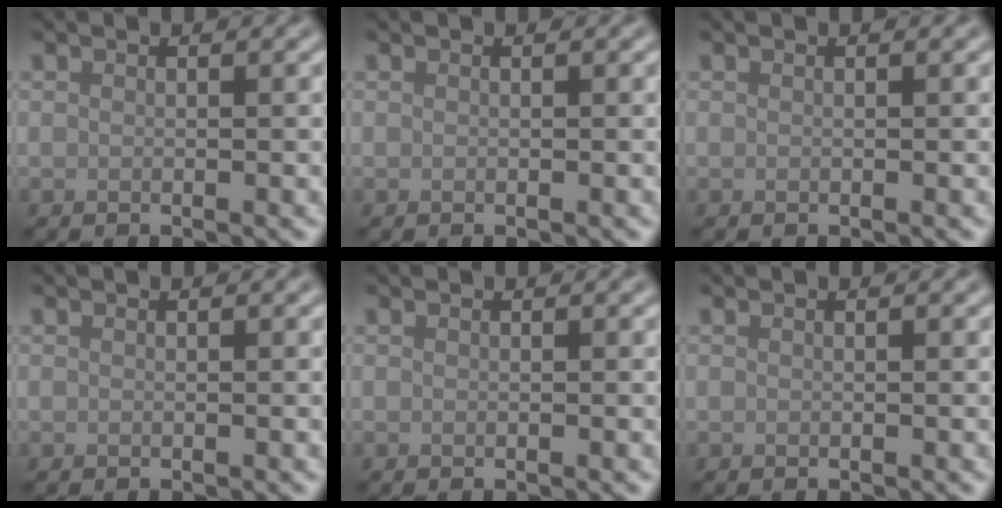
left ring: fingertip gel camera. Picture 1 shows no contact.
{"total": 0.0}
{"total": 0.0}
{"total": 0.0}
{"total": 0.0}
{"total": 0.0}